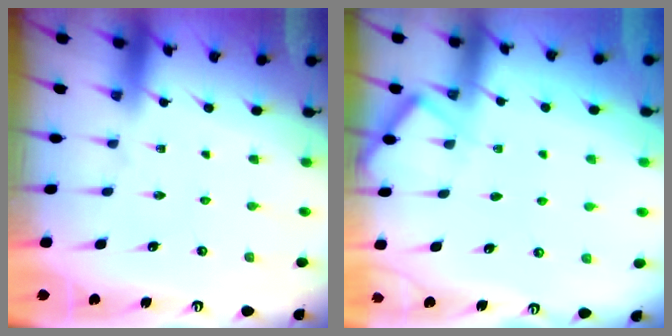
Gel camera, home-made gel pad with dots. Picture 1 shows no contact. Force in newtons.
{"total": 6.1, "press": 6.1, "slide": 0.4}